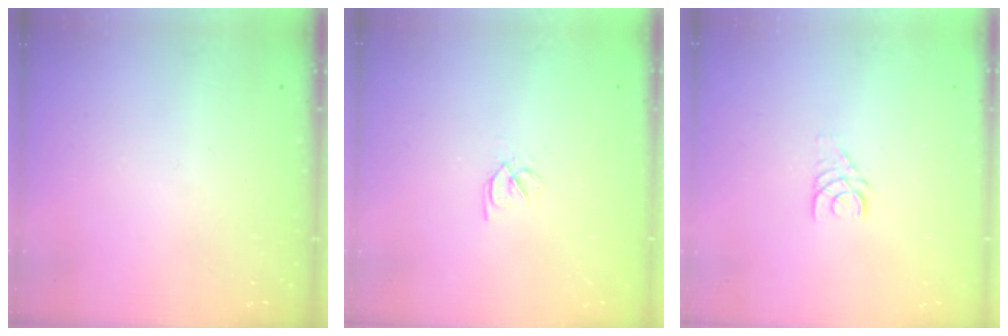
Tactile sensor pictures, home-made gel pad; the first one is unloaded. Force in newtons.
{"total": 2.4, "press": 2.3, "slide": 0.7}
{"total": 3.3, "press": 3.3, "slide": 0.3}